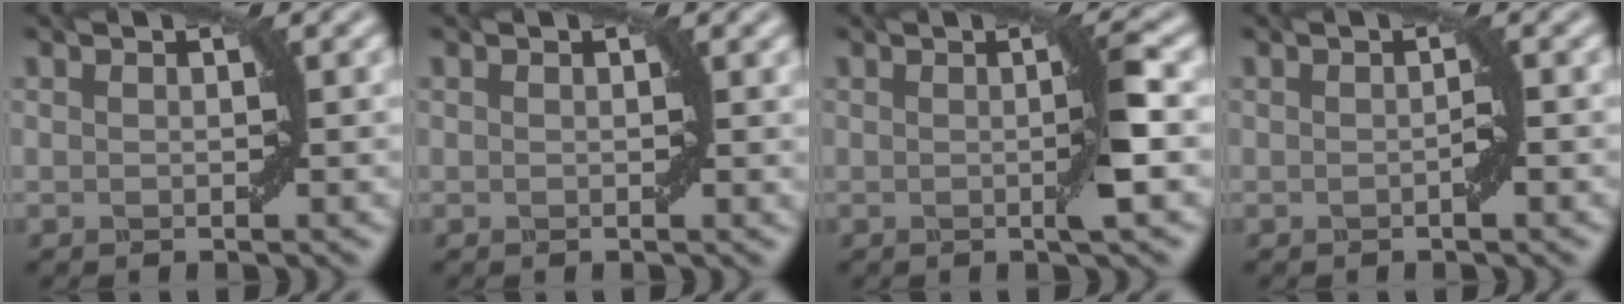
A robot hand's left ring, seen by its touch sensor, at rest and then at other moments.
{"total": 0.5, "force": [0.2, 0.3, 0.4], "torque": [-0.001, -0.003, 0.004]}
{"total": 2.8, "force": [-0.1, 0.3, 2.8], "torque": [-0.044, -0.004, -0.005]}
{"total": 0.7, "force": [-0.3, 0.0, 0.7], "torque": [-0.010, 0.003, -0.004]}